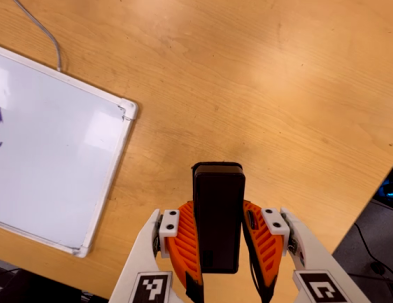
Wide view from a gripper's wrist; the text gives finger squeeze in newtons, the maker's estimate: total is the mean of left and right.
{"total": 5.6, "left": 3.6, "right": 7.5}